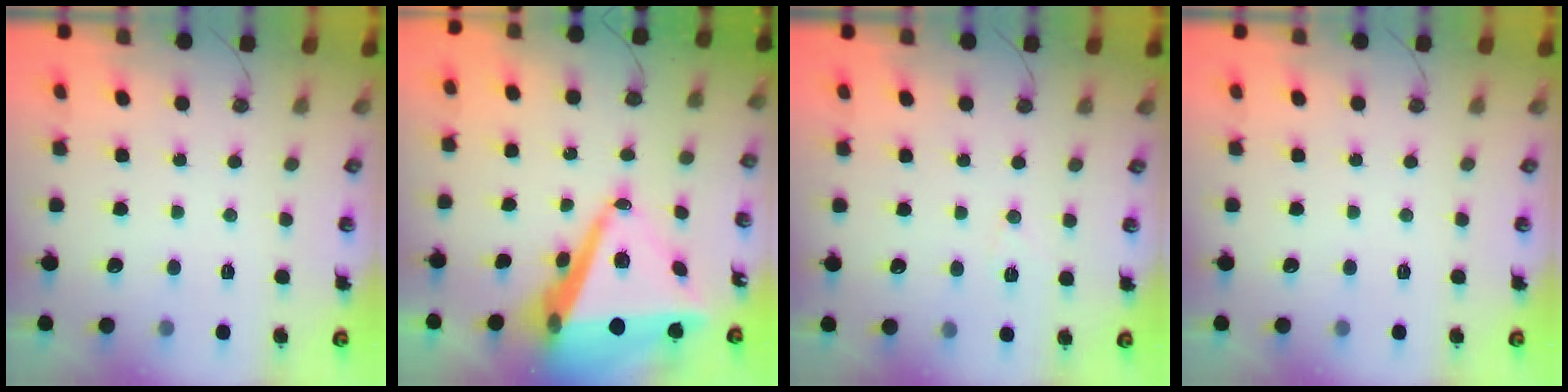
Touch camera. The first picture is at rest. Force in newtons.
{"total": 16.6, "press": 16.1, "slide": 4.1}
{"total": 5.3, "press": 3.8, "slide": 3.7}
{"total": 0.0}